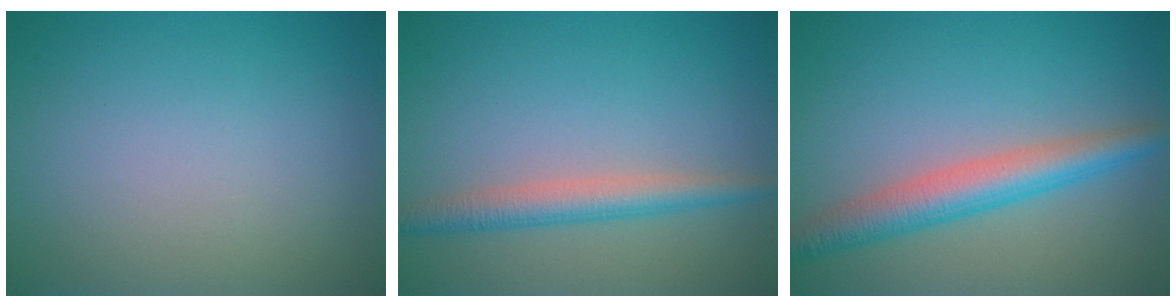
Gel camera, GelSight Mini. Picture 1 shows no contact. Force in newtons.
{"total": 2.9, "press": 2.9, "slide": 0.1}
{"total": 4.6, "press": 4.6, "slide": 0.1}